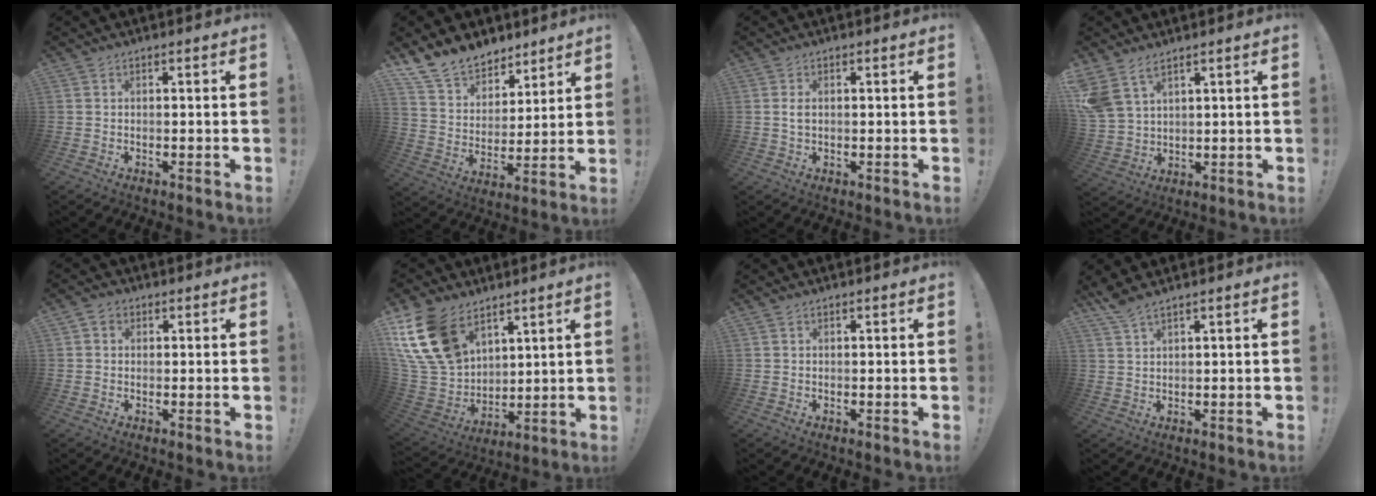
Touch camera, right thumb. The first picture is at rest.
{"total": 13.7, "force": [10.9, 7.7, 3.2], "torque": [-0.067, -0.080, 0.210]}
{"total": 1.8, "force": [0.2, 1.2, 1.3], "torque": [-0.026, 0.005, 0.002]}
{"total": 7.9, "force": [5.6, 4.1, 3.8], "torque": [-0.081, -0.023, 0.113]}
{"total": 2.4, "force": [0.9, 2.0, 0.9], "torque": [-0.011, -0.003, 0.015]}
{"total": 20.7, "force": [11.5, 13.1, 11.2], "torque": [-0.233, -0.054, 0.223]}
{"total": 0.0}
{"total": 3.7, "force": [3.0, 0.1, 2.1], "torque": [-0.046, -0.016, 0.054]}